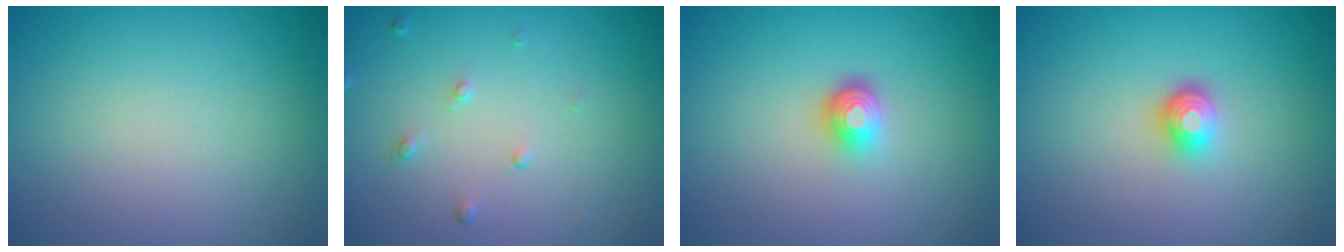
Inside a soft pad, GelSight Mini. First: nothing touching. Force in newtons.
{"total": 0.9, "press": 0.6, "slide": 0.7}
{"total": 2.2, "press": 1.5, "slide": 1.6}
{"total": 2.1, "press": 1.5, "slide": 1.5}